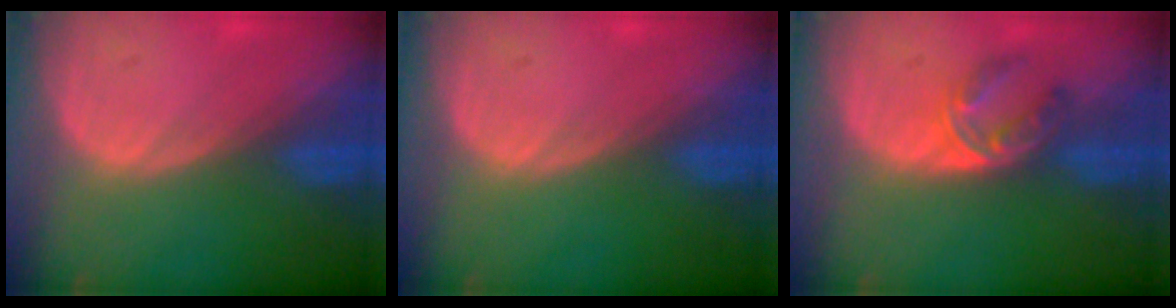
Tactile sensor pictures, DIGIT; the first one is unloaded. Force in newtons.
{"total": 0.0}
{"total": 5.7, "press": 4.5, "slide": 3.4}